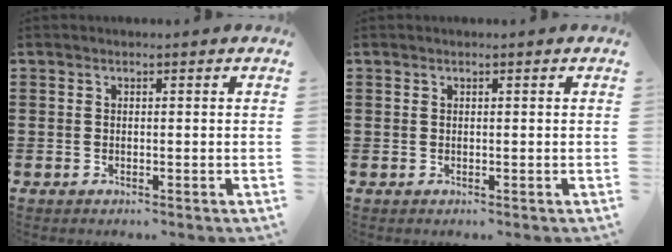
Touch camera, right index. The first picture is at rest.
{"total": 0.0}